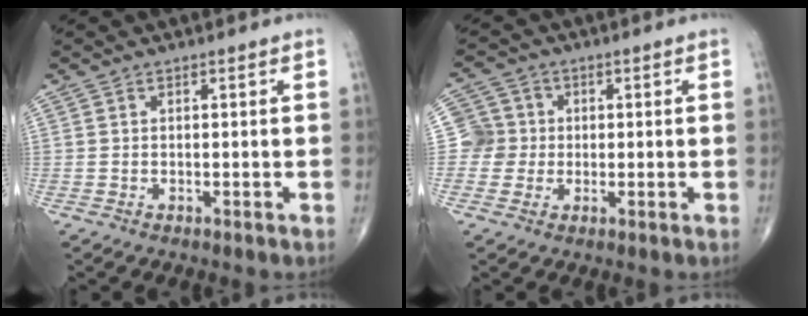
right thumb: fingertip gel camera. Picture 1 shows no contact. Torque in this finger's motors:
{"motor_torque": [0.18, 0.40, 0.14, 0.06, 0.00]}